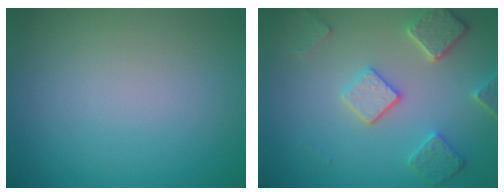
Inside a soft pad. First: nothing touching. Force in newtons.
{"total": 4.9, "press": 4.0, "slide": 2.9}